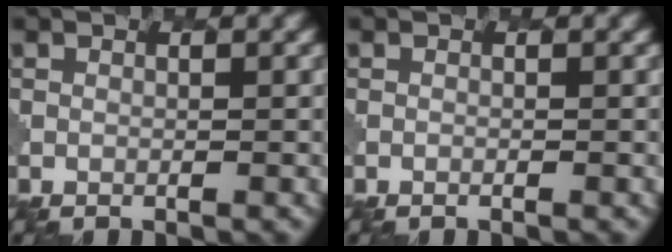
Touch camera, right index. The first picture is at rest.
{"total": 0.0}